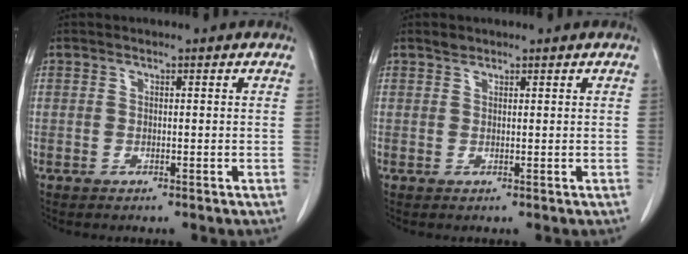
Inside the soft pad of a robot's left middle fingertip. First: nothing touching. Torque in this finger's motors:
{"motor_torque": [0.27, -0.22, -0.05, -0.01]}